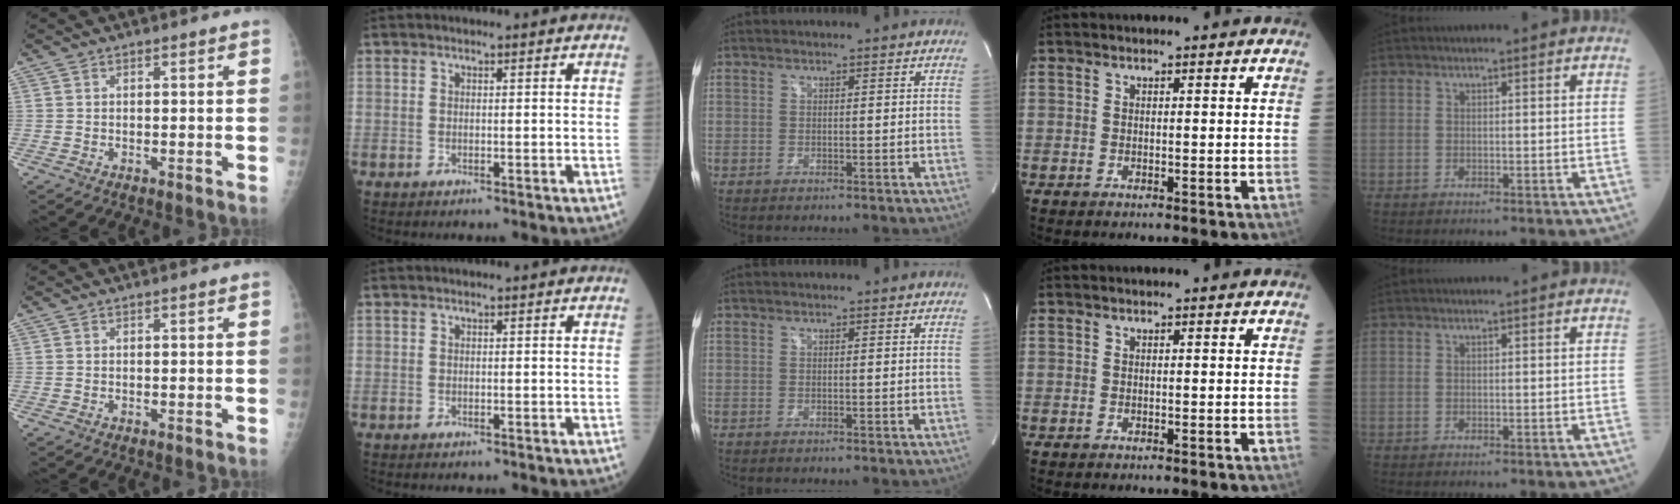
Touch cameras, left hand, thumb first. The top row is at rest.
{}